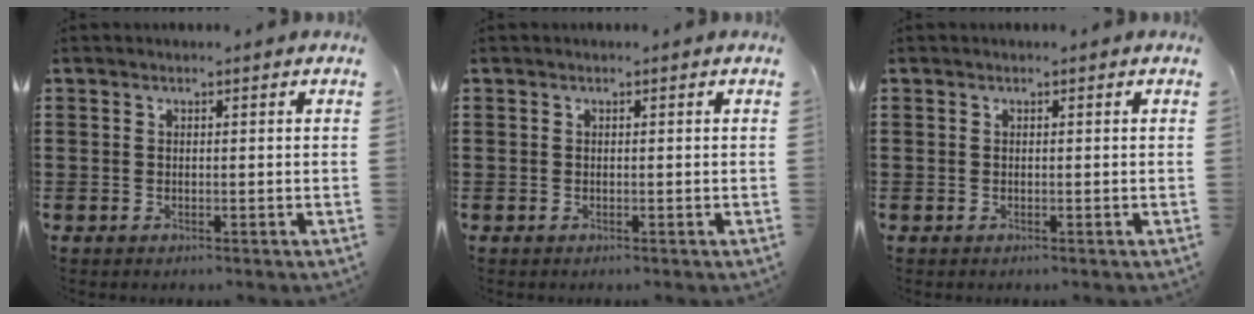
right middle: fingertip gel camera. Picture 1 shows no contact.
{"total": 0.0}
{"total": 0.0}